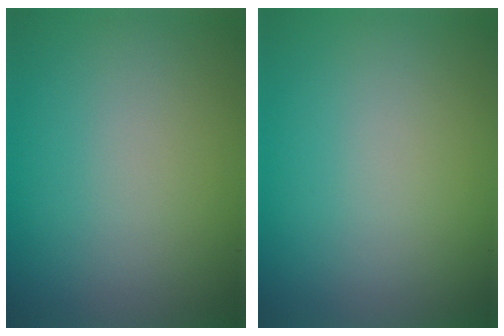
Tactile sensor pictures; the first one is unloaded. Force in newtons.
{"total": 0.0}